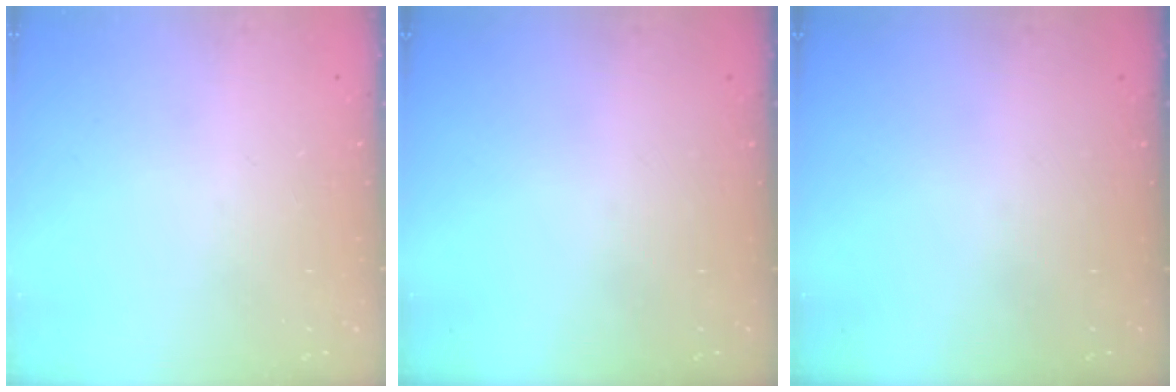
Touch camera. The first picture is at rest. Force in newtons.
{"total": 0.0}
{"total": 0.0}